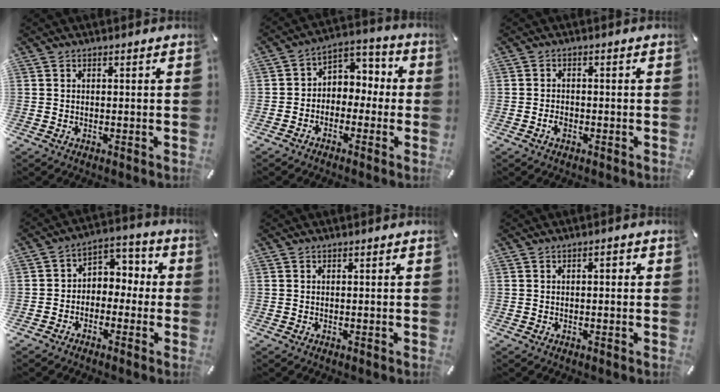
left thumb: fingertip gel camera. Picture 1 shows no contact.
{"total": 5.8, "force": [-1.9, 5.3, 1.2], "torque": [-0.017, 0.017, -0.039]}
{"total": 2.0, "force": [-1.0, 1.2, 1.2], "torque": [-0.024, 0.005, -0.020]}
{"total": 5.6, "force": [-2.3, 4.9, 1.6], "torque": [-0.022, 0.023, -0.048]}
{"total": 0.0}
{"total": 1.6, "force": [-0.1, 0.7, 1.4], "torque": [-0.027, 0.006, -0.004]}